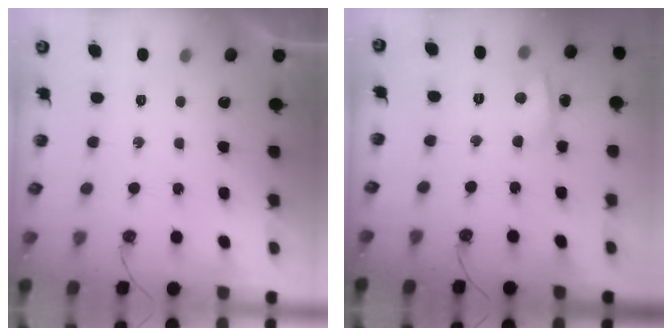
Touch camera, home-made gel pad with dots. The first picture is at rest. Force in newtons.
{"total": 7.5, "press": 2.3, "slide": 7.1}